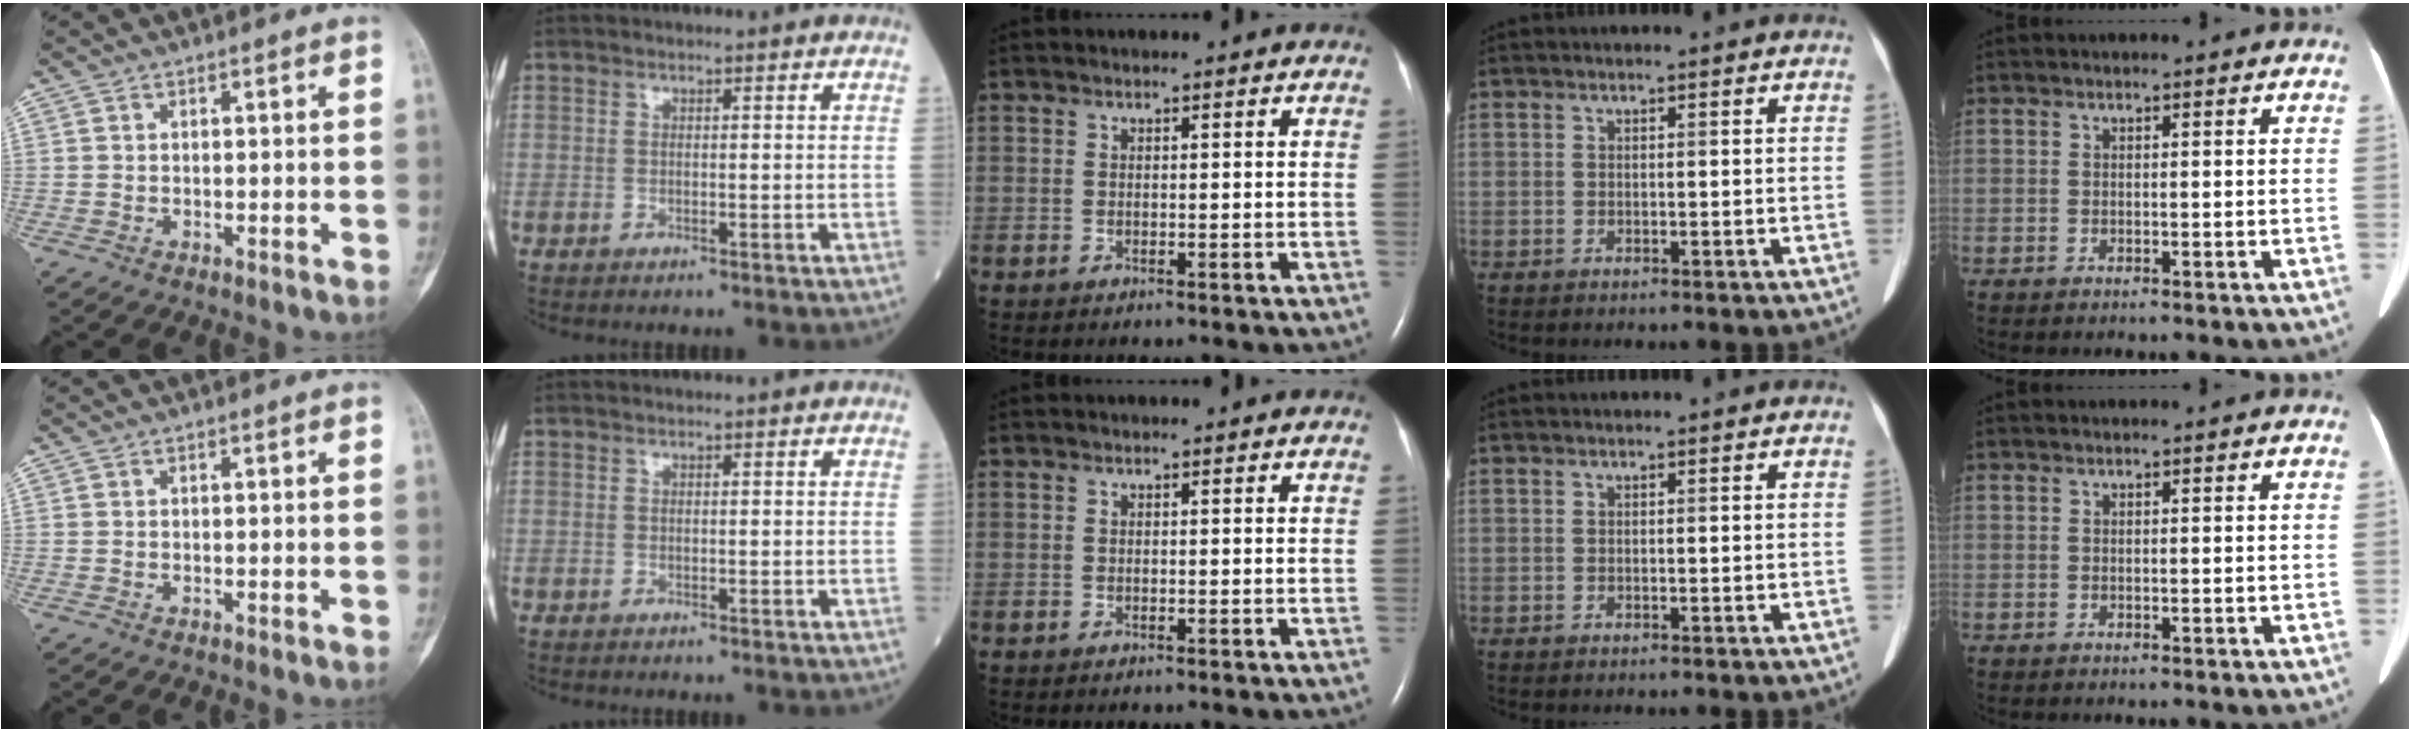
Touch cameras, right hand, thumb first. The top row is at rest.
{}